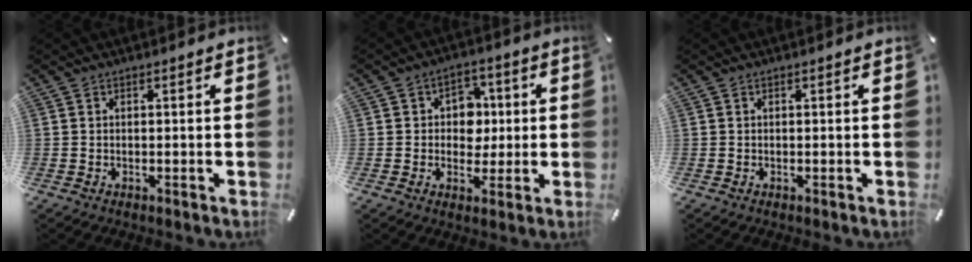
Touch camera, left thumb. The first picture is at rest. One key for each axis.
{"total": 7.6, "fx": 0.3, "fy": 6.7, "fz": 3.6, "tx": -0.044, "ty": 0.005, "tz": 0.001}
{"total": 0.0}